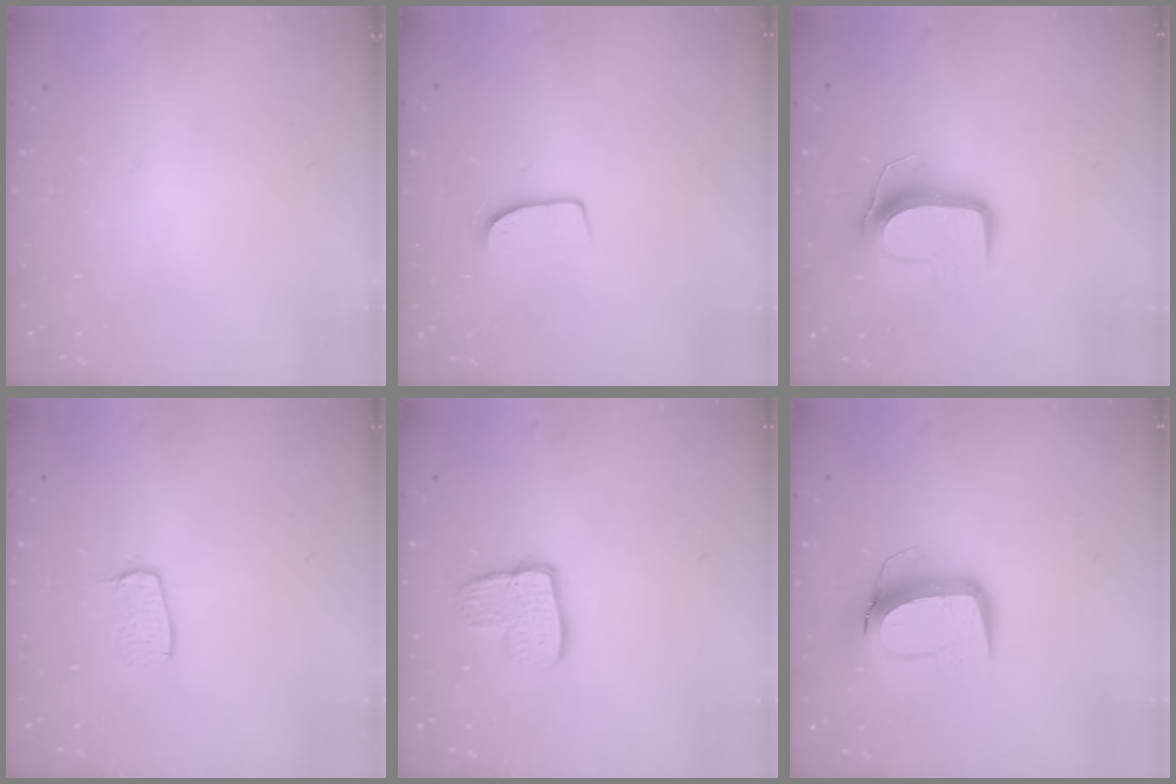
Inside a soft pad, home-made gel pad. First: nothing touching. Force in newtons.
{"total": 6.4, "press": 6.4, "slide": 0.6}
{"total": 10.1, "press": 10.1, "slide": 0.9}
{"total": 6.0, "press": 6.0, "slide": 0.5}
{"total": 8.9, "press": 8.9, "slide": 0.4}
{"total": 11.7, "press": 11.6, "slide": 1.2}